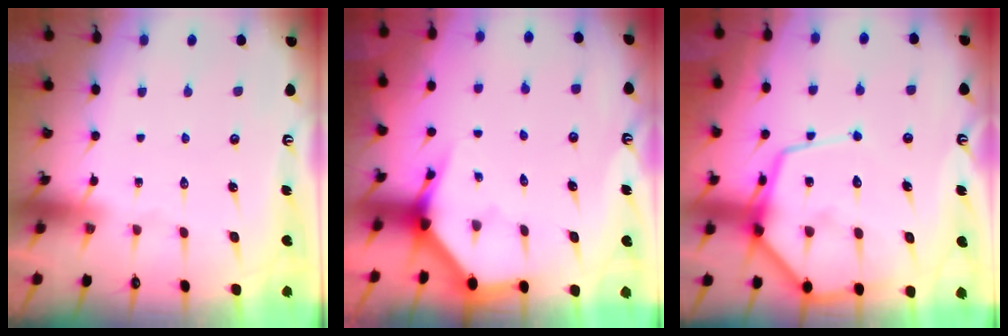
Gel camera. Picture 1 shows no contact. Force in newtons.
{"total": 3.9, "press": 3.9, "slide": 0.2}
{"total": 14.1, "press": 14.0, "slide": 1.6}